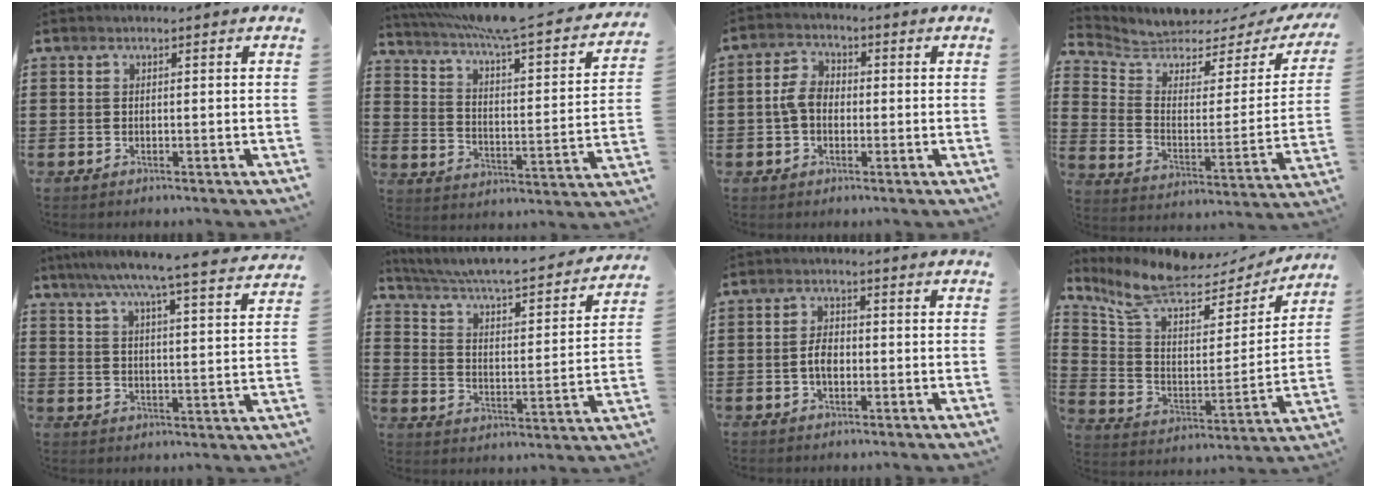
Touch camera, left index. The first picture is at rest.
{"total": 7.1, "force": [5.9, -0.7, 3.9], "torque": [-0.102, -0.051, 0.093]}
{"total": 4.8, "force": [-0.3, 3.4, 3.4], "torque": [-0.085, 0.005, -0.011]}
{"total": 4.2, "force": [3.6, 1.7, 1.2], "torque": [-0.053, -0.033, 0.057]}
{"total": 6.8, "force": [5.9, -0.7, 3.2], "torque": [-0.085, -0.041, 0.097]}
{"total": 4.0, "force": [3.5, 0.0, 2.0], "torque": [-0.060, -0.039, 0.047]}
{"total": 3.2, "force": [-0.5, 1.7, 2.6], "torque": [-0.057, 0.001, -0.013]}
{"total": 8.8, "force": [7.2, 2.9, 4.3], "torque": [-0.119, -0.046, 0.125]}